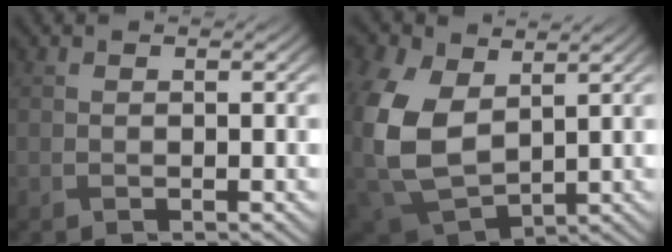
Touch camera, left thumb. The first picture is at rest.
{"total": 11.8, "force": [2.3, 8.0, 8.4], "torque": [-0.241, -0.005, 0.048]}